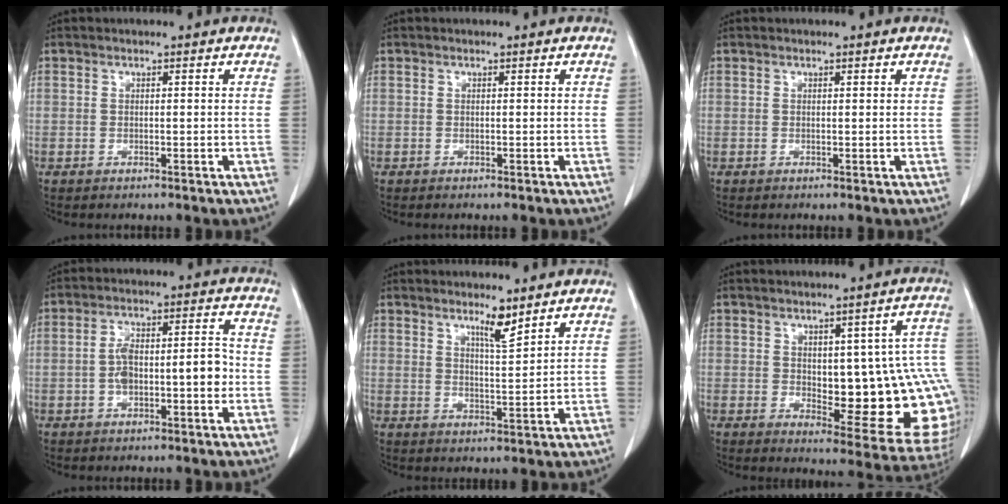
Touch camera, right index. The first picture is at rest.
{"total": 0.0}
{"total": 0.0}
{"total": 8.4, "force": [-1.5, 2.8, 7.8], "torque": [-0.140, 0.029, -0.025]}
{"total": 4.0, "force": [3.0, 0.1, 2.6], "torque": [-0.048, -0.009, 0.056]}
{"total": 15.3, "force": [-0.2, 5.2, 14.4], "torque": [-0.131, 0.013, 0.015]}